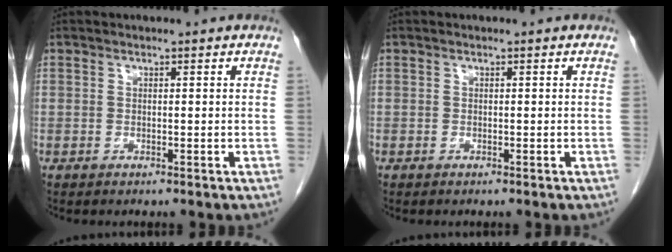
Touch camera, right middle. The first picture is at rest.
{"total": 0.0}